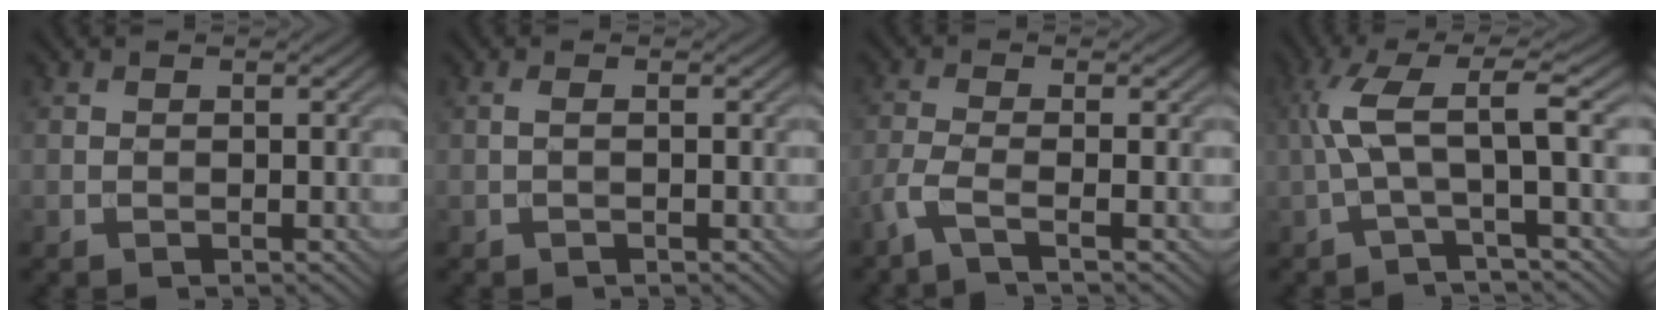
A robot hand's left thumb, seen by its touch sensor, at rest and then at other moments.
{"total": 0.9, "force": [-0.1, 0.1, 0.9], "torque": [-0.017, 0.003, -0.004]}
{"total": 3.5, "force": [-2.1, 0.5, 2.8], "torque": [-0.060, -0.002, -0.063]}
{"total": 6.7, "force": [-0.2, 0.7, 6.7], "torque": [-0.141, 0.022, -0.013]}